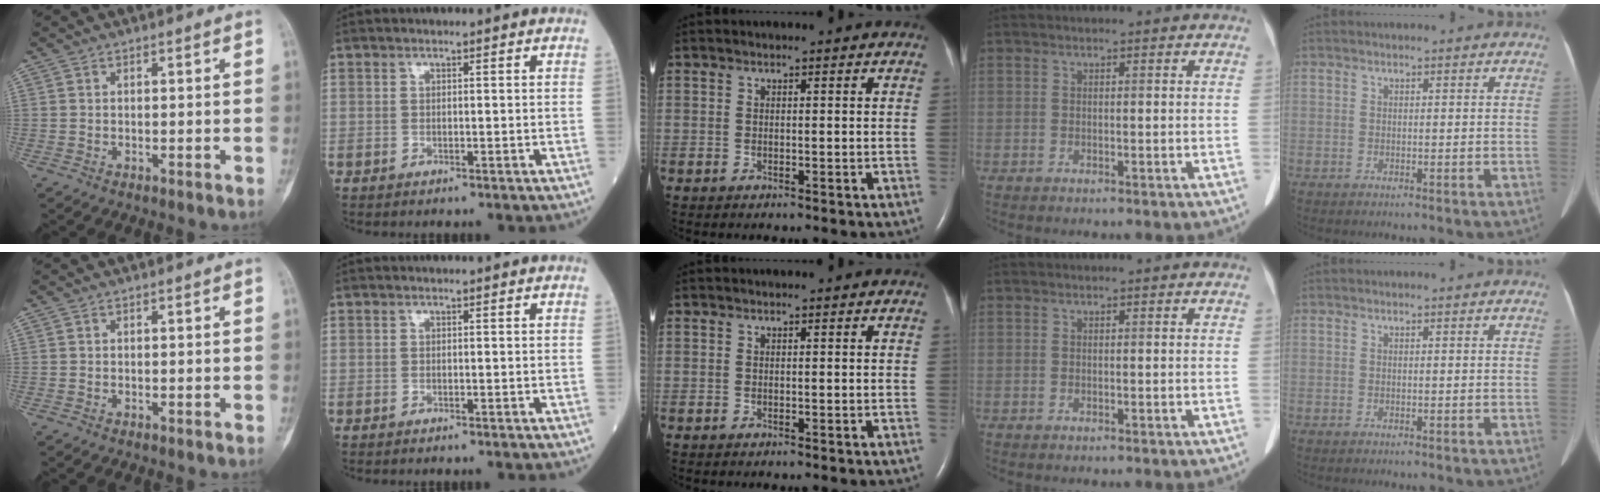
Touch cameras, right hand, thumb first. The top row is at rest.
{}